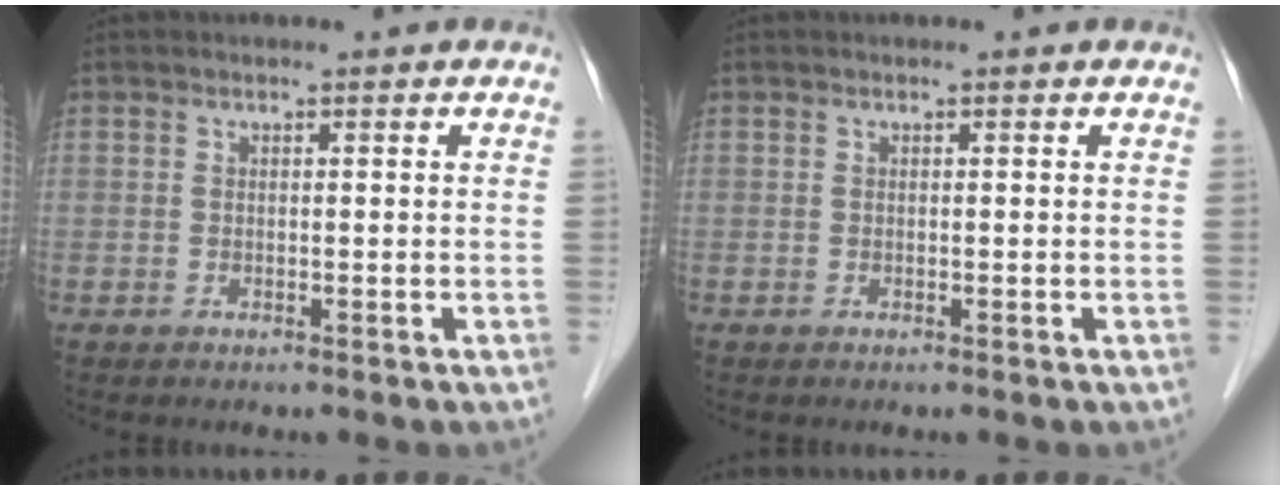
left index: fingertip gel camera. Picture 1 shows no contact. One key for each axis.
{"total": 0.0}